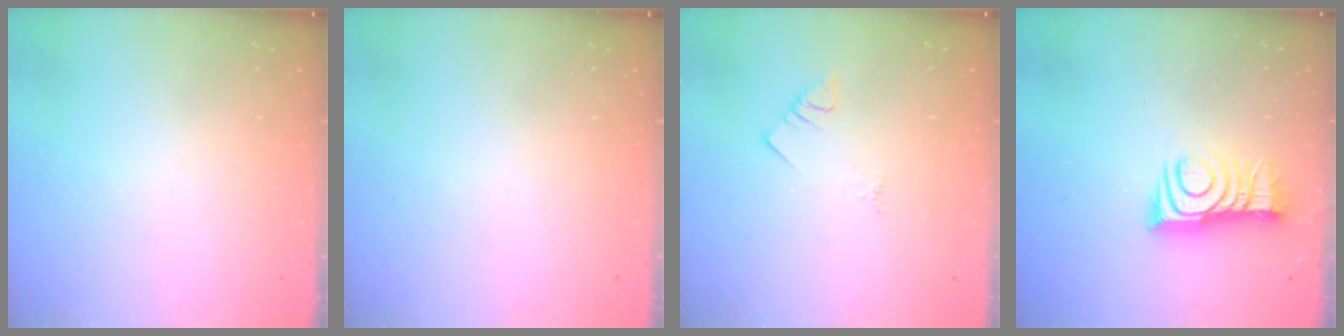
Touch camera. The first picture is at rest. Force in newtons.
{"total": 1.6, "press": 1.6, "slide": 0.1}
{"total": 2.0, "press": 2.0, "slide": 0.4}
{"total": 11.2, "press": 11.2, "slide": 0.5}